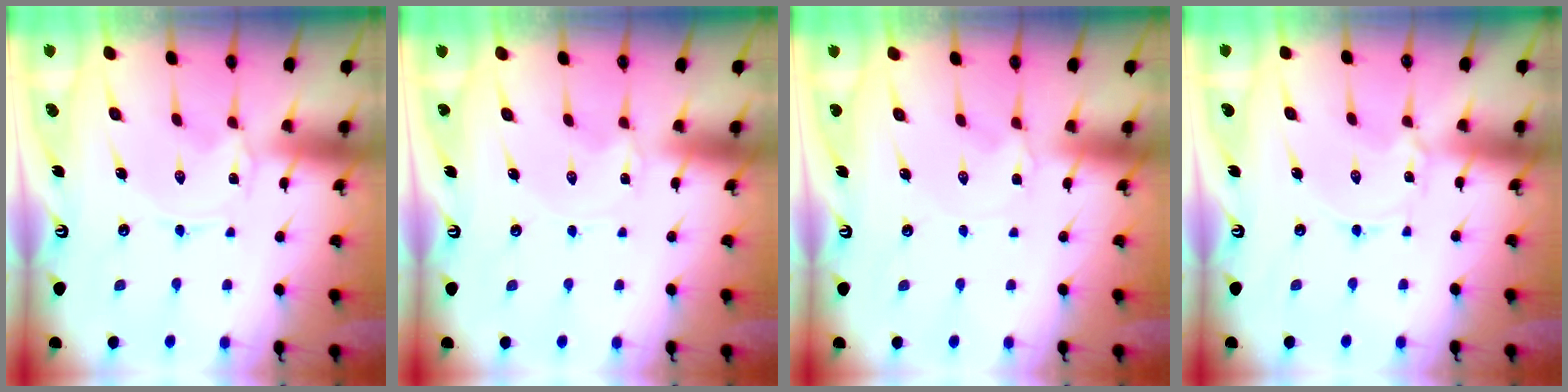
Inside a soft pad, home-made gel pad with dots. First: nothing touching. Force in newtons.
{"total": 1.1, "press": 1.1, "slide": 0.2}
{"total": 0.8, "press": 0.7, "slide": 0.2}
{"total": 1.7, "press": 1.7, "slide": 0.3}